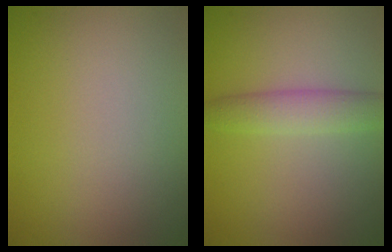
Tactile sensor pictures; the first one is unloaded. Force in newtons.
{"total": 3.0, "press": 3.0, "slide": 0.1}